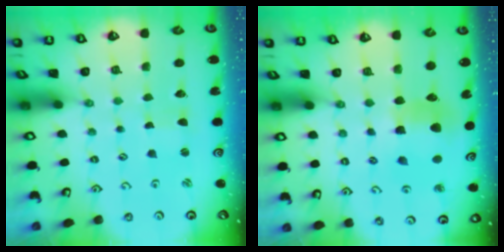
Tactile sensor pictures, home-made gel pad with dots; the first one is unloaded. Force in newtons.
{"total": 8.4, "press": 8.4, "slide": 0.9}